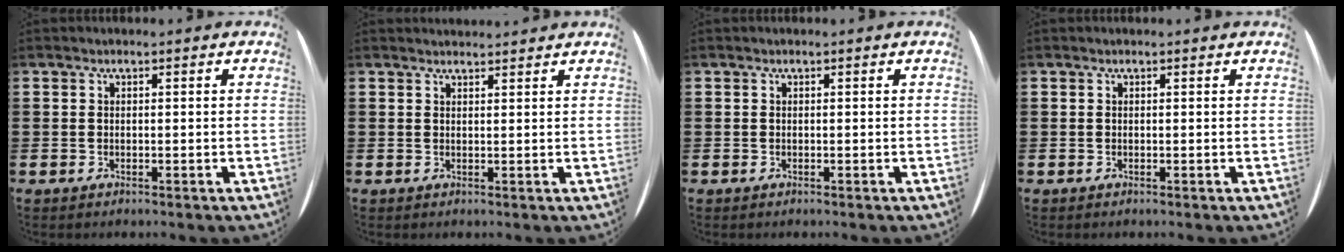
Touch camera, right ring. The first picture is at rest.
{"total": 1.2, "force": [1.1, 0.0, -0.1], "torque": [0.002, 0.001, 0.022]}
{"total": 0.0}
{"total": 0.0}